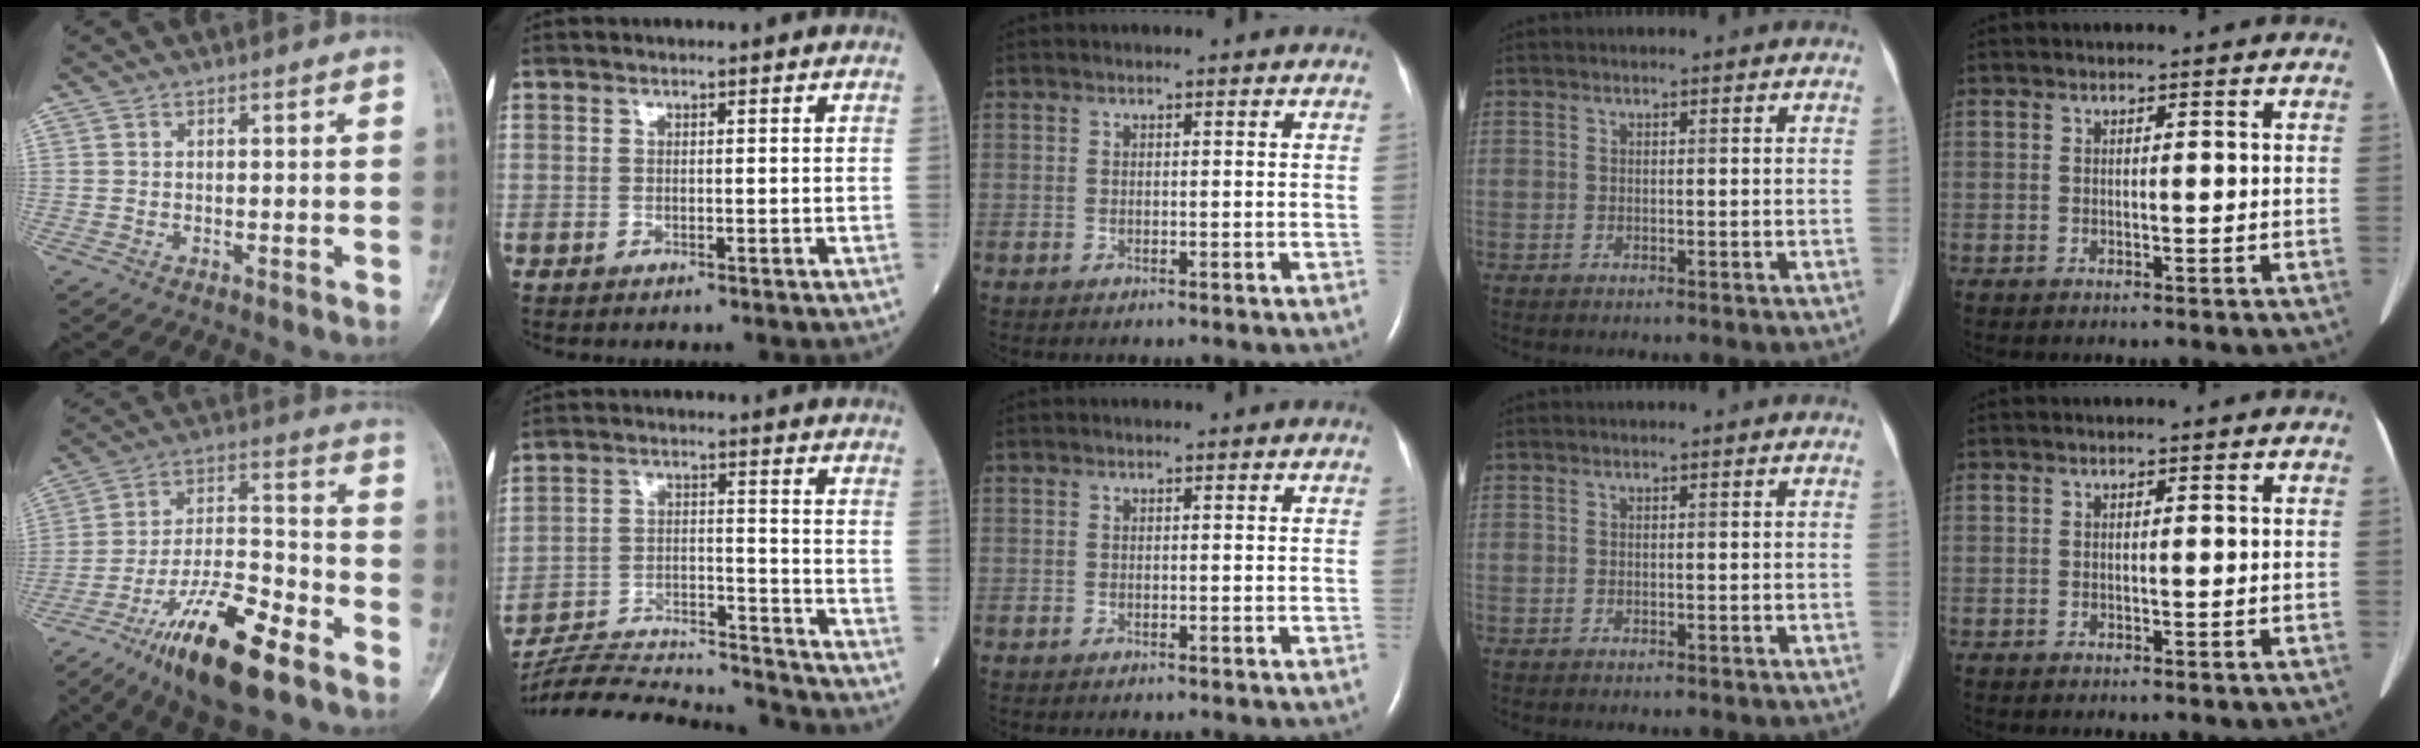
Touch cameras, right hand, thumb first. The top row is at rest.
{"thumb": {"total": 18.9, "force": [-11.5, 5.4, 13.9], "torque": [-0.252, 0.063, -0.205]}, "index": {"total": 19.3, "force": [-18.8, 0.4, 4.4], "torque": [-0.096, 0.000, -0.286]}}